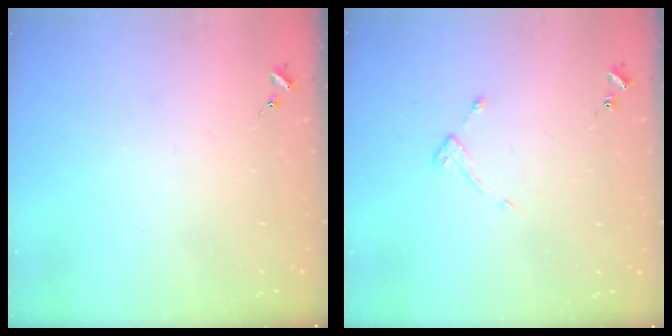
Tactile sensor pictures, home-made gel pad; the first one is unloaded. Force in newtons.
{"total": 4.8, "press": 4.7, "slide": 0.5}